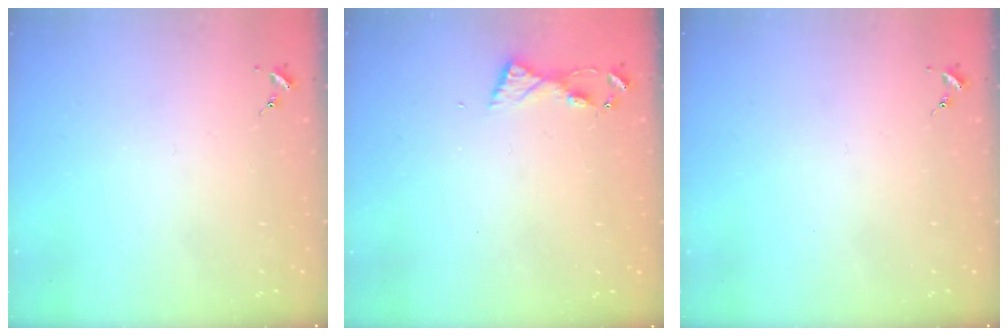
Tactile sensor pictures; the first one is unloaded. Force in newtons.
{"total": 5.1, "press": 5.1, "slide": 0.5}
{"total": 0.0}